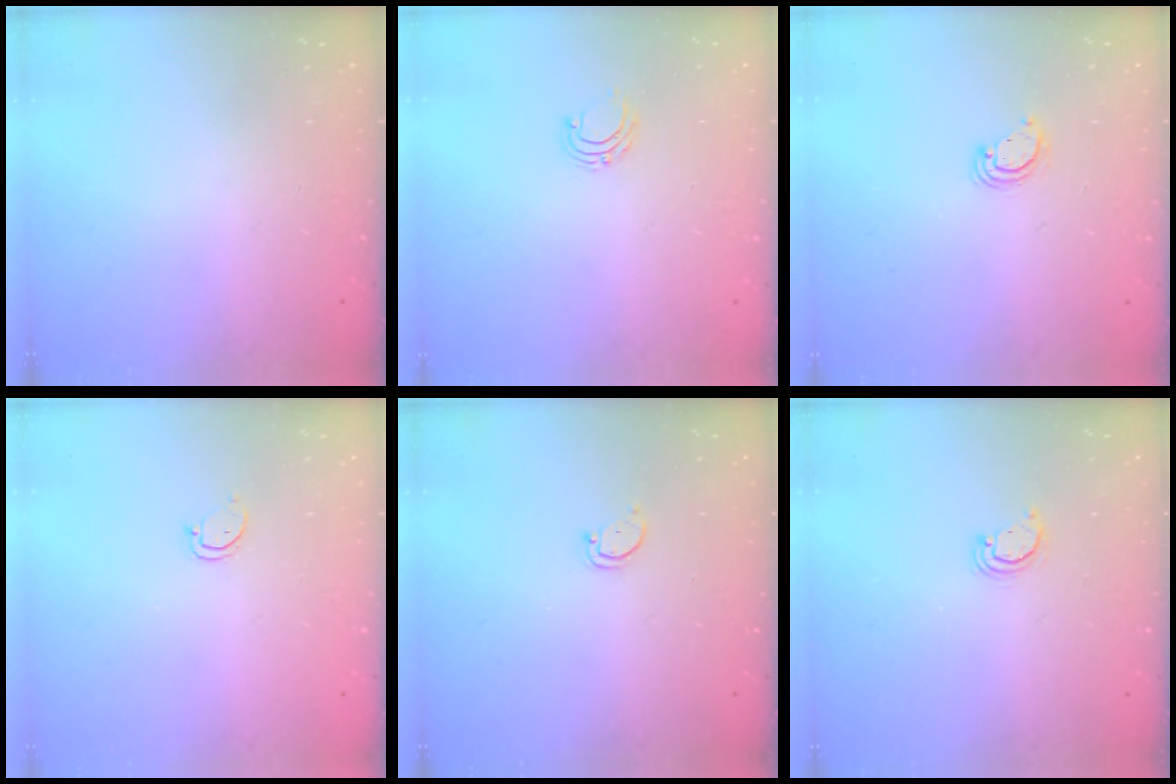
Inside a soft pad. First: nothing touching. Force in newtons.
{"total": 6.5, "press": 6.5, "slide": 0.4}
{"total": 3.4, "press": 3.3, "slide": 0.4}
{"total": 2.5, "press": 2.5, "slide": 0.3}
{"total": 1.8, "press": 1.8, "slide": 0.1}
{"total": 2.5, "press": 2.5, "slide": 0.3}